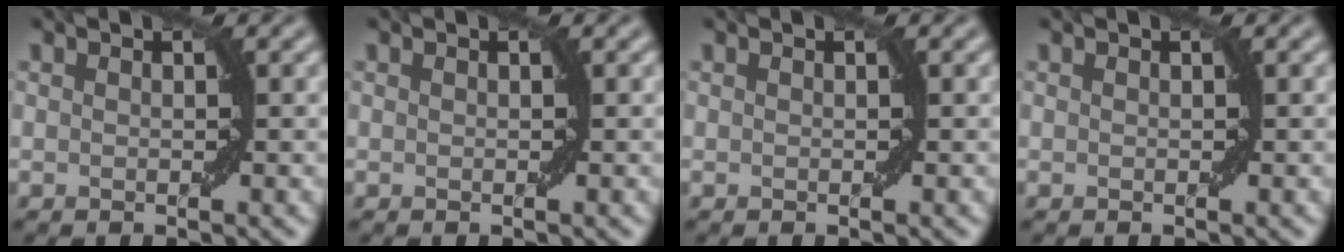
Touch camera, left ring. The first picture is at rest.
{"total": 0.0}
{"total": 0.0}
{"total": 0.0}